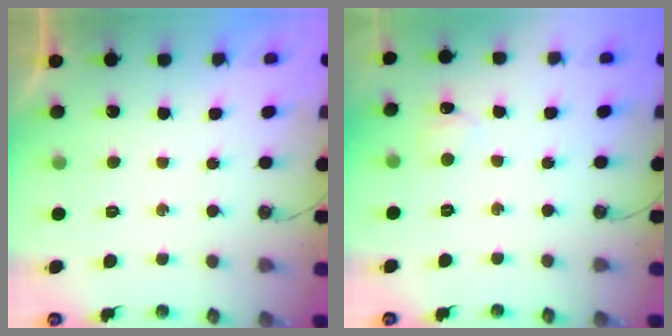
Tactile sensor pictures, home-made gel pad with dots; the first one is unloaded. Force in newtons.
{"total": 5.0, "press": 5.0, "slide": 0.7}